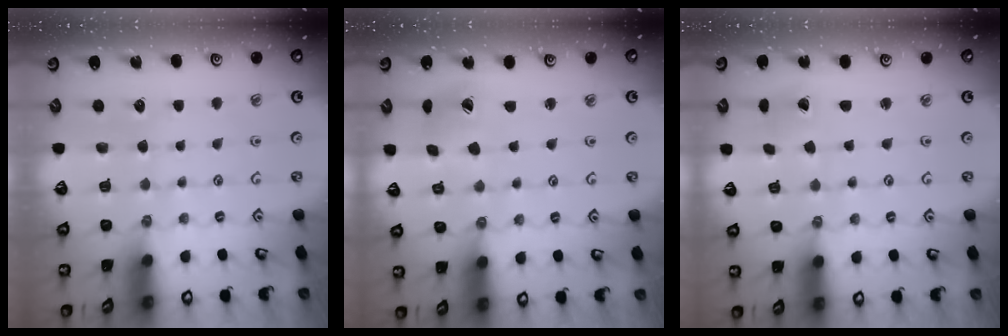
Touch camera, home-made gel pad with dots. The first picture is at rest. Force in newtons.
{"total": 6.2, "press": 6.2, "slide": 0.5}
{"total": 0.9, "press": 0.9, "slide": 0.1}